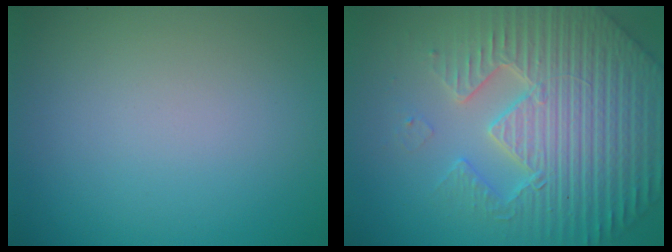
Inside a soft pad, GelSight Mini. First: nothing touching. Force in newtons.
{"total": 7.6, "press": 7.4, "slide": 1.9}